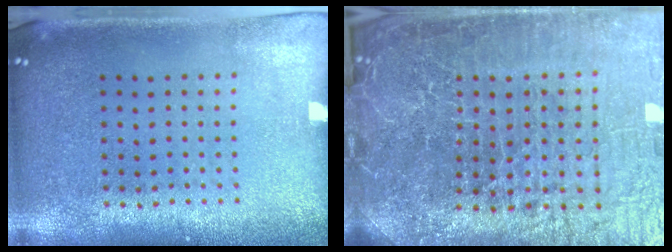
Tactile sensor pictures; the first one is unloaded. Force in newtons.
{"total": 7.4, "press": 6.4, "slide": 3.6}